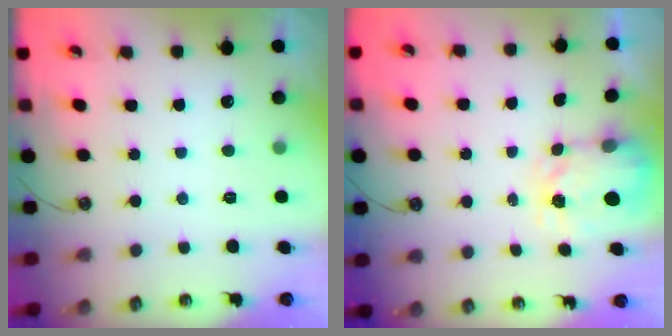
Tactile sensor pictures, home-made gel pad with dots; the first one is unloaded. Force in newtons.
{"total": 3.6, "press": 3.6, "slide": 0.5}